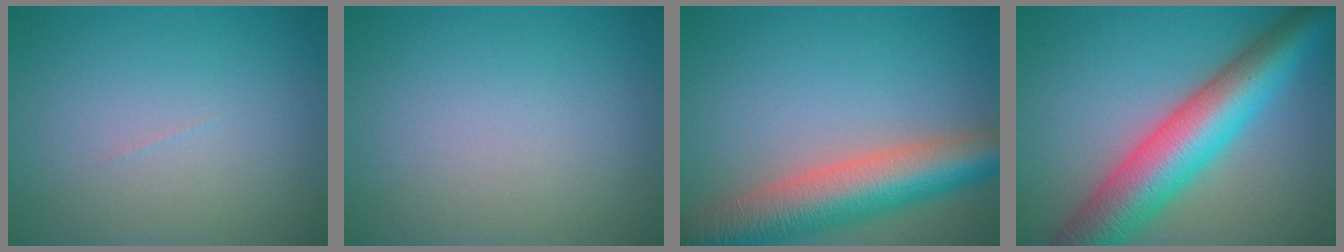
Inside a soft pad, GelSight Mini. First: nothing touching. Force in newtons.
{"total": 0.0}
{"total": 9.3, "press": 9.3, "slide": 0.6}
{"total": 10.6, "press": 10.6, "slide": 0.0}